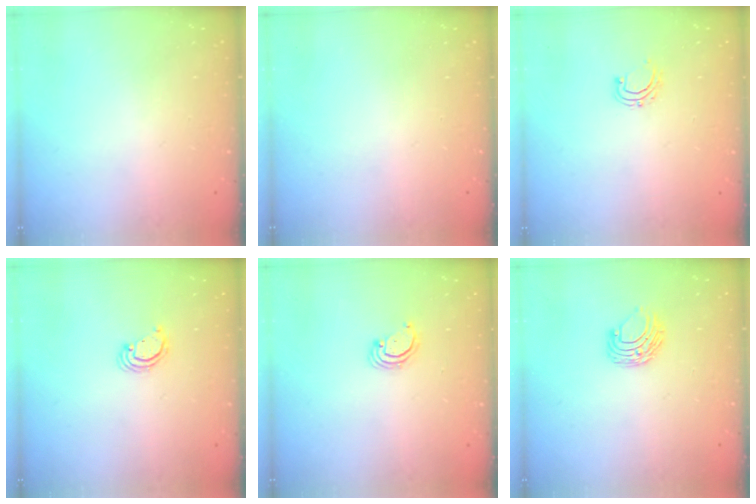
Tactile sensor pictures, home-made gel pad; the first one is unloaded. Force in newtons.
{"total": 0.0}
{"total": 4.4, "press": 4.3, "slide": 0.6}
{"total": 2.2, "press": 2.2, "slide": 0.2}
{"total": 2.3, "press": 2.3, "slide": 0.2}
{"total": 7.1, "press": 7.0, "slide": 0.7}